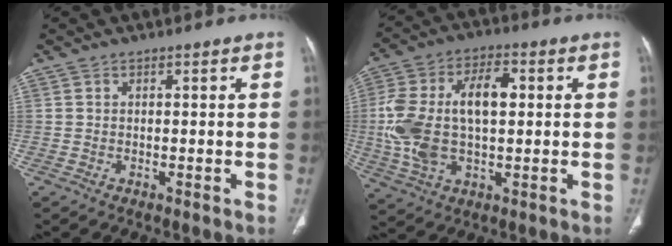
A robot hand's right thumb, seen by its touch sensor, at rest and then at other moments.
{"total": 17.1, "force": [1.0, 9.2, 14.3], "torque": [-0.296, 0.023, 0.021]}